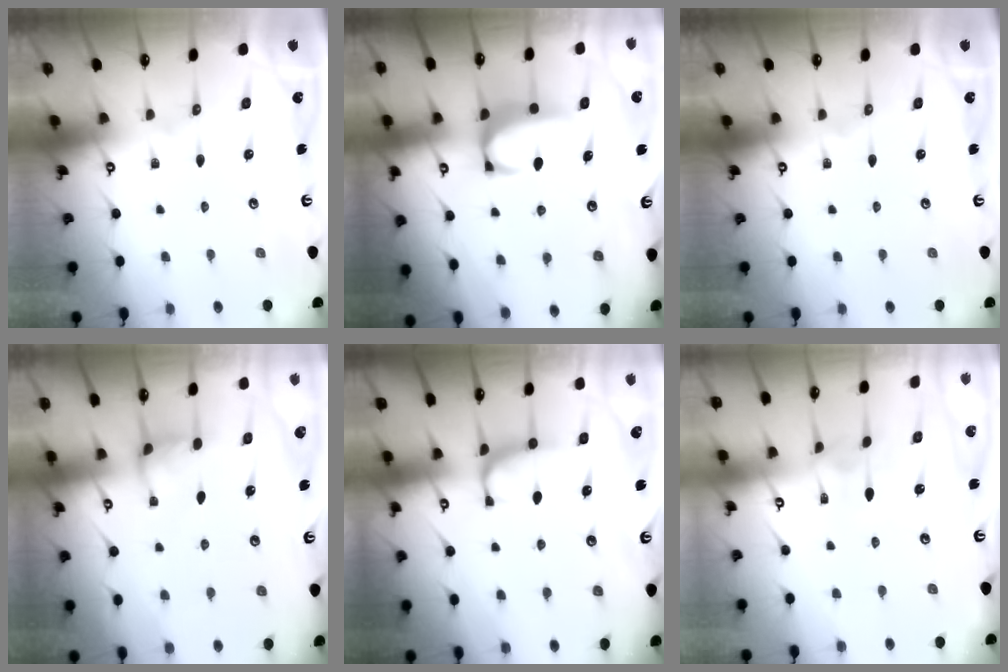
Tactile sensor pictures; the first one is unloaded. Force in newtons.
{"total": 1.9, "press": 1.8, "slide": 0.3}
{"total": 0.0}
{"total": 2.0, "press": 1.9, "slide": 0.7}
{"total": 0.6, "press": 0.1, "slide": 0.6}
{"total": 2.9, "press": 2.9, "slide": 0.3}